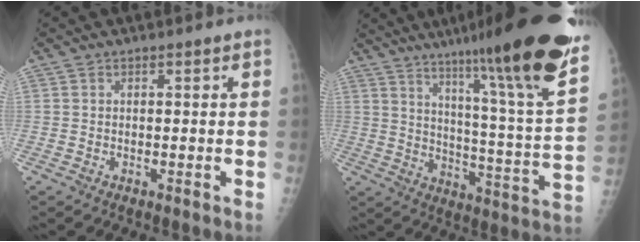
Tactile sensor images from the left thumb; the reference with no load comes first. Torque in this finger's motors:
{"motor_torque": [1.63, -0.25, 1.34, -1.45, 0.34]}